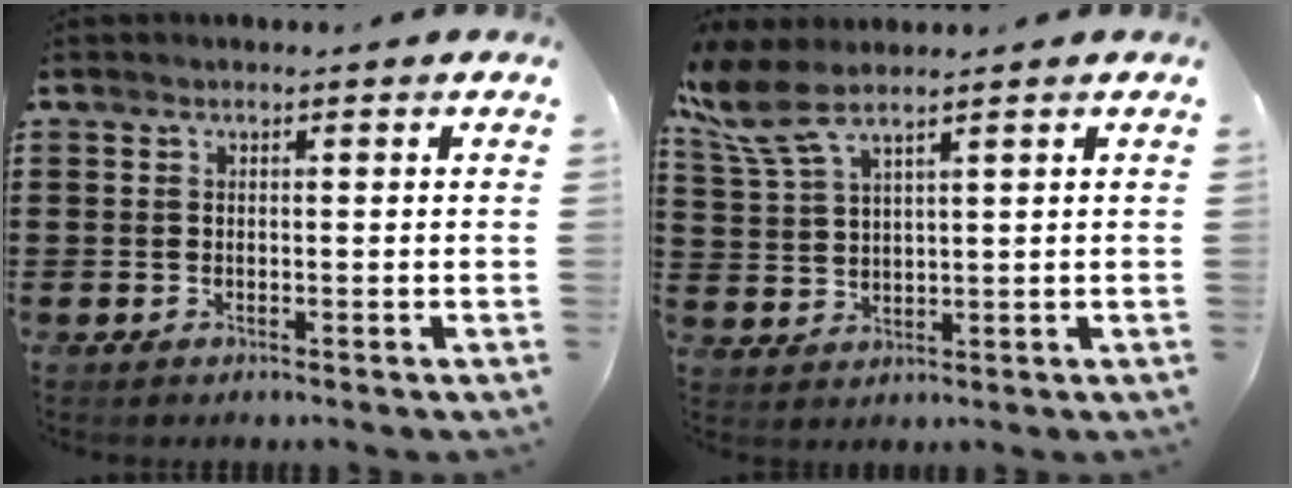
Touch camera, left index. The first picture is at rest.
{"total": 6.2, "force": [4.5, 1.3, 4.0], "torque": [-0.109, -0.015, 0.077]}